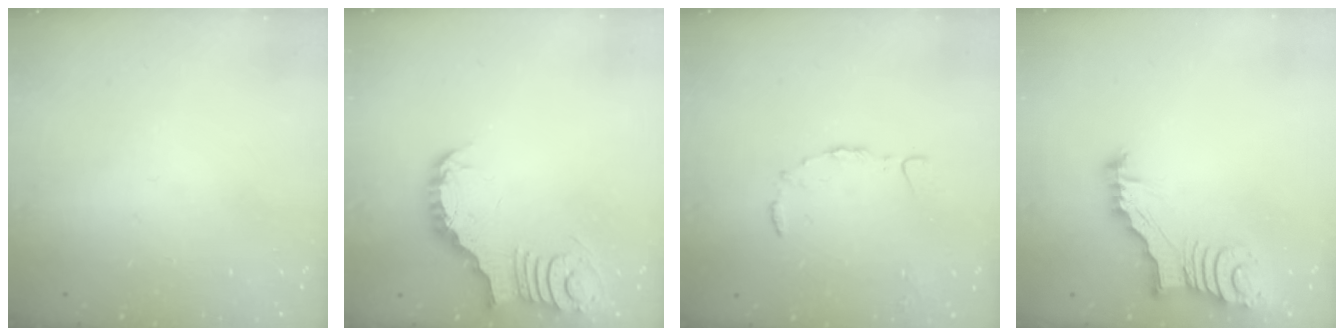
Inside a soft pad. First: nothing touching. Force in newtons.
{"total": 3.7, "press": 3.6, "slide": 0.6}
{"total": 4.8, "press": 4.7, "slide": 0.3}
{"total": 4.9, "press": 4.9, "slide": 0.4}